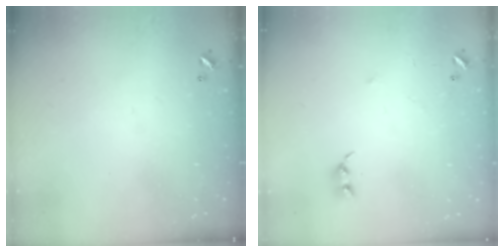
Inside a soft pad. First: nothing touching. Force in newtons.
{"total": 5.1, "press": 5.0, "slide": 1.0}